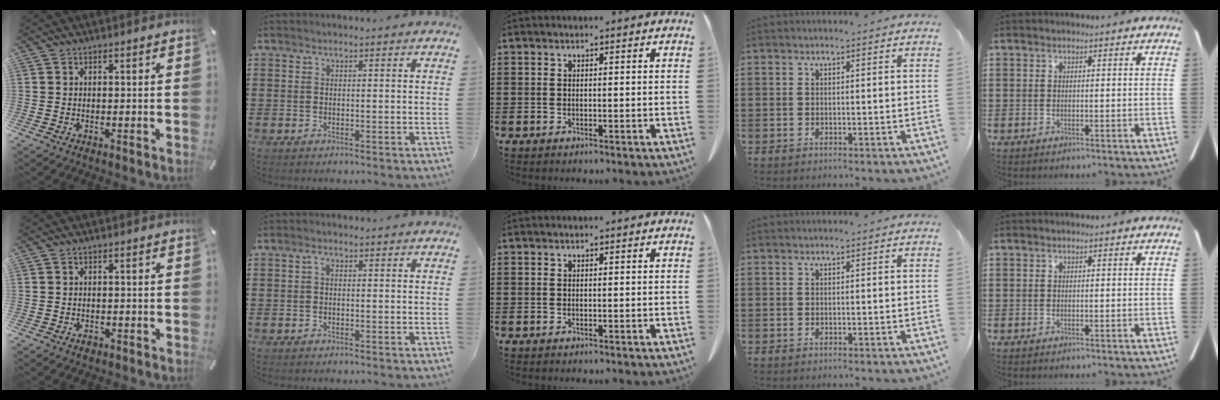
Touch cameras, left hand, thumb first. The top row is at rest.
{"thumb": {"total": 1.4, "force": [-0.9, 0.8, 0.6], "torque": [-0.012, 0.003, -0.018]}, "index": {"total": 0.8, "force": [-0.1, 0.5, 0.7], "torque": [-0.014, 0.004, -0.003]}}